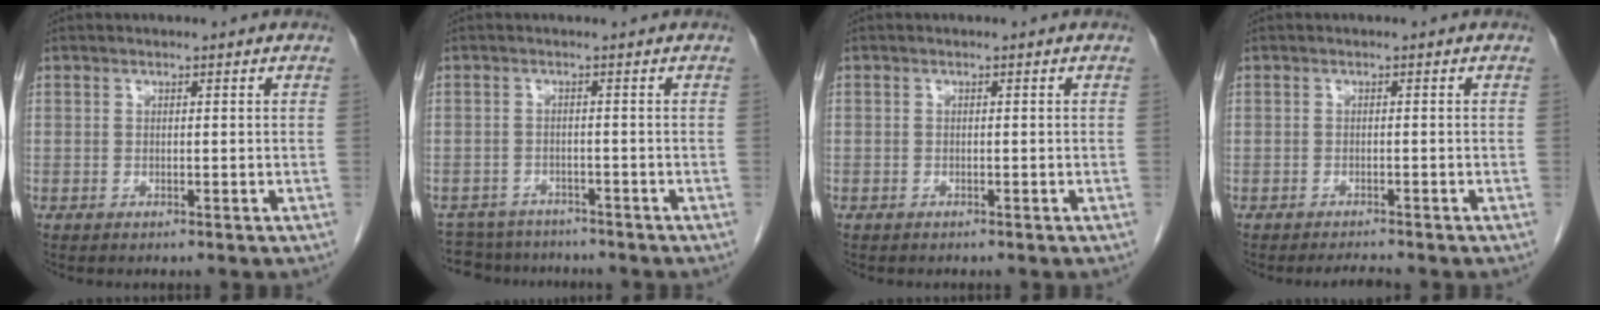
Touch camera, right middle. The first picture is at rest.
{"total": 7.6, "force": [-7.0, 2.9, 0.8], "torque": [-0.014, 0.007, -0.091]}
{"total": 0.5, "force": [-0.3, 0.4, 0.0], "torque": [-0.008, 0.004, -0.007]}
{"total": 1.7, "force": [-1.6, -0.2, 0.4], "torque": [-0.010, -0.008, -0.023]}